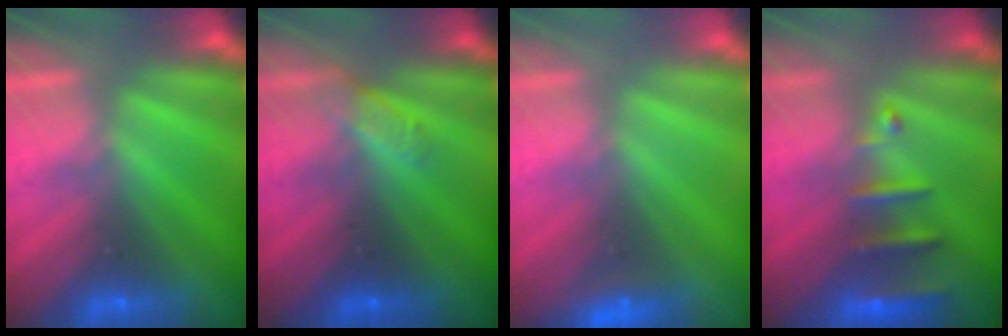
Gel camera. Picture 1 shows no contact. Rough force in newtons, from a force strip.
{"total": 2.9}
{"total": 2.3}
{"total": 2.7}